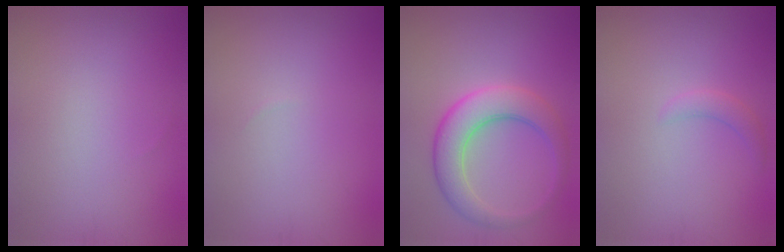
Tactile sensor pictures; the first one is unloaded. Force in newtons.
{"total": 0.0}
{"total": 5.5, "press": 5.5, "slide": 0.2}
{"total": 1.3, "press": 1.3, "slide": 0.1}